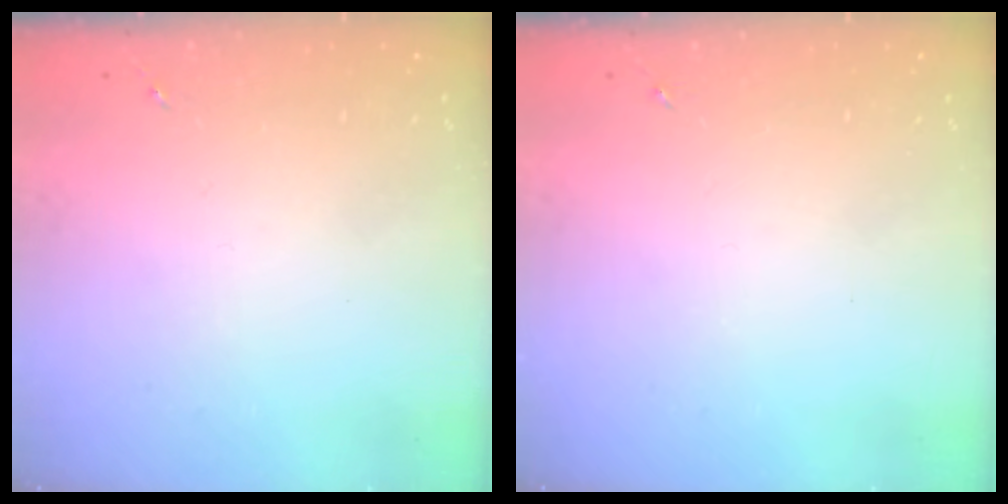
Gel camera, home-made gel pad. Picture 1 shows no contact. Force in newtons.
{"total": 0.0}